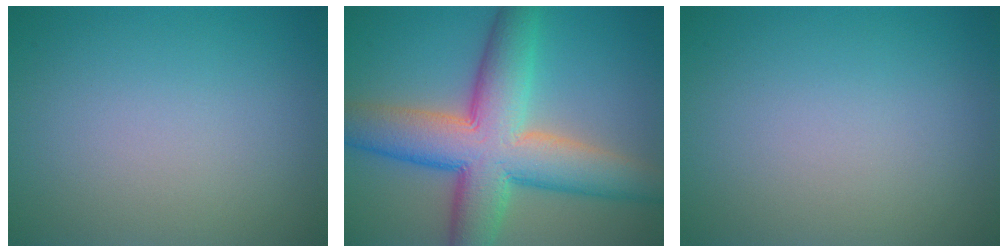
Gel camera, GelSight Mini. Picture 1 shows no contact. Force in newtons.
{"total": 11.2, "press": 11.2, "slide": 0.2}
{"total": 0.0}